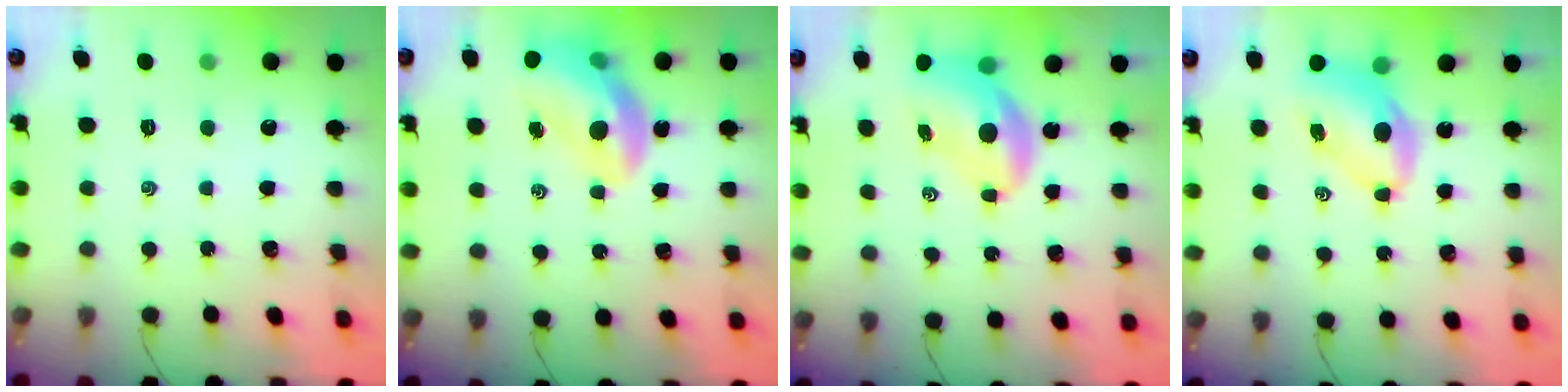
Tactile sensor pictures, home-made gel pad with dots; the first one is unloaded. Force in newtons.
{"total": 13.6, "press": 13.1, "slide": 3.9}
{"total": 8.1, "press": 7.9, "slide": 2.0}
{"total": 7.5, "press": 7.4, "slide": 1.0}